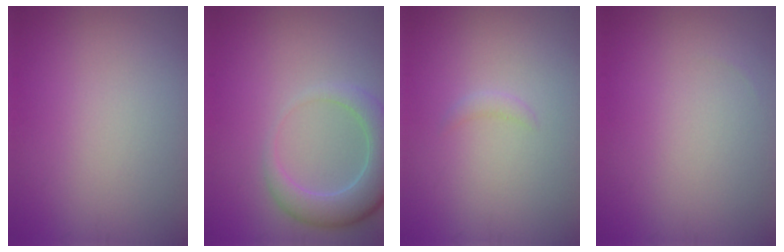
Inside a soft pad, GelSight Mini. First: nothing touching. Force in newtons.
{"total": 5.0, "press": 4.9, "slide": 0.6}
{"total": 0.7, "press": 0.7, "slide": 0.1}
{"total": 0.0}